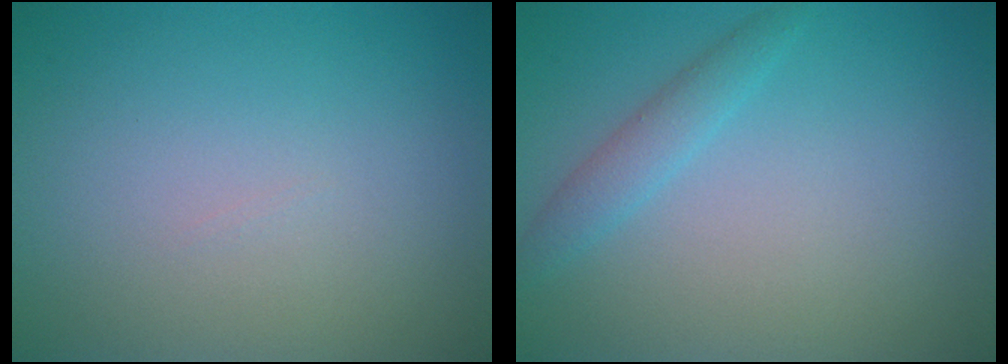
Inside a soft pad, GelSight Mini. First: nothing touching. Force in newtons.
{"total": 1.8, "press": 1.8, "slide": 0.1}